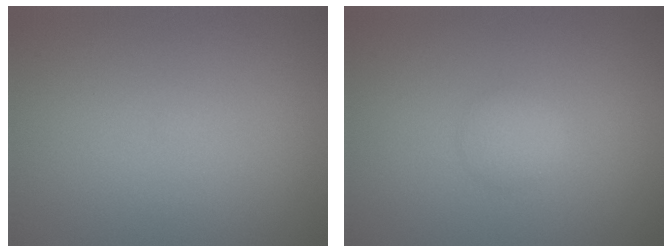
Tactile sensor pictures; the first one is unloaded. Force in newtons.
{"total": 1.4, "press": 1.4, "slide": 0.0}